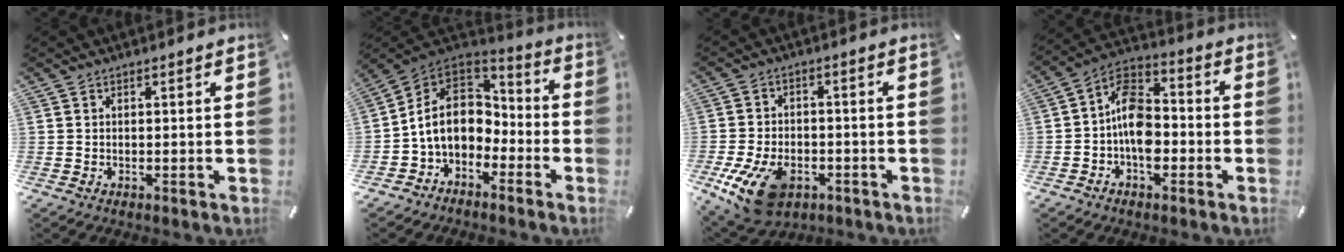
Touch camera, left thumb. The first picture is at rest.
{"total": 10.9, "force": [-2.5, 9.0, 5.5], "torque": [-0.141, 0.014, -0.048]}
{"total": 12.7, "force": [-5.5, 8.2, 8.0], "torque": [-0.155, 0.024, -0.094]}
{"total": 10.3, "force": [-2.6, 7.0, 7.2], "torque": [-0.145, 0.013, -0.049]}